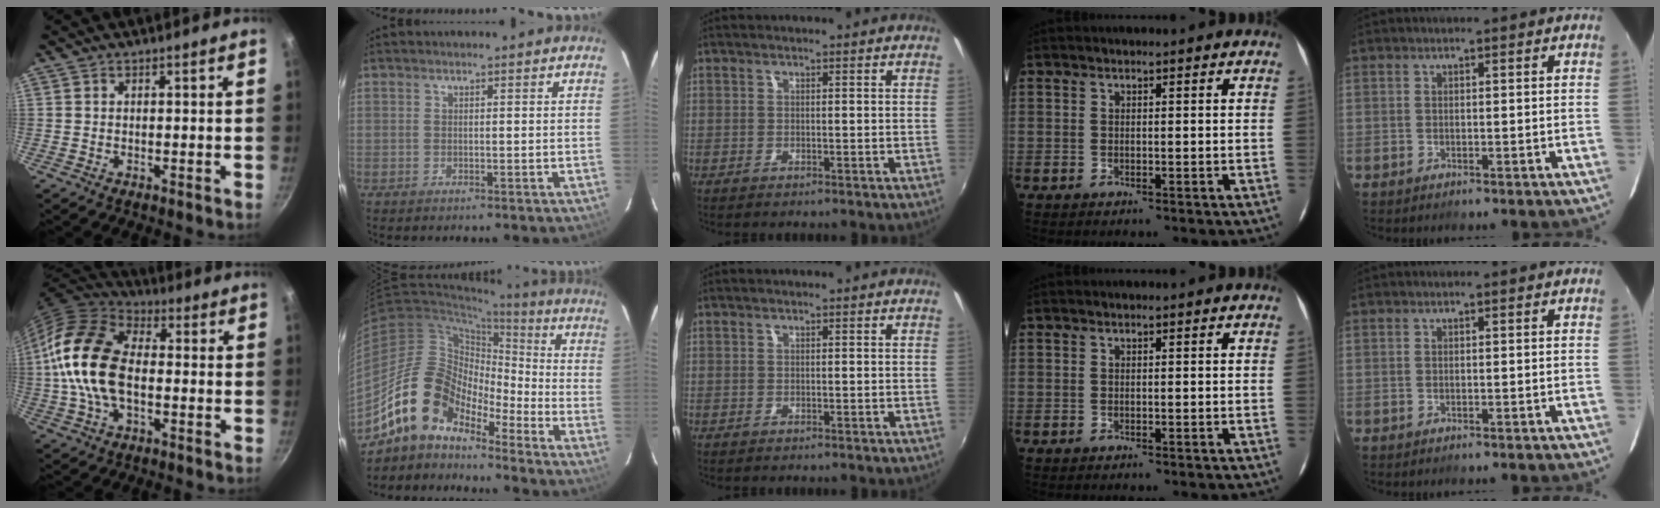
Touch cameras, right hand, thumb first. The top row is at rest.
{"thumb": {"total": 17.8, "force": [-0.8, 11.0, 13.9], "torque": [-0.252, 0.027, -0.030]}, "index": {"total": 13.2, "force": [-10.4, 5.9, 5.6], "torque": [-0.094, 0.022, -0.204]}}